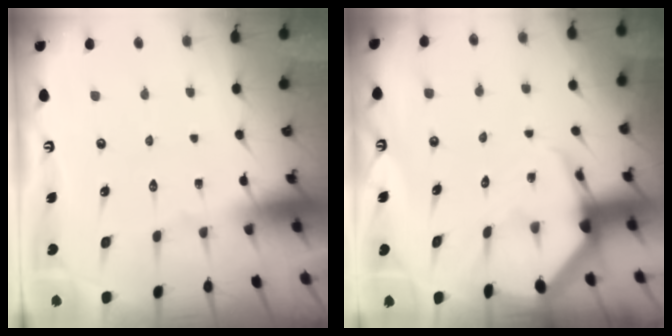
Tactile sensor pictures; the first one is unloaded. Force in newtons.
{"total": 5.2, "press": 5.1, "slide": 0.8}